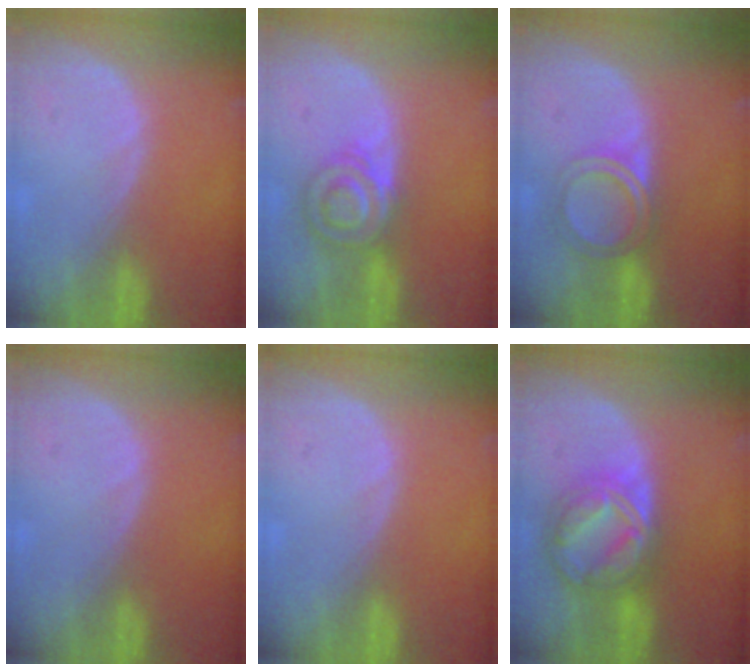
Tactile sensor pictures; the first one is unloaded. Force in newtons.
{"total": 6.1, "press": 6.0, "slide": 1.1}
{"total": 4.9, "press": 4.7, "slide": 1.4}
{"total": 0.0}
{"total": 0.0}
{"total": 8.9, "press": 8.8, "slide": 0.8}